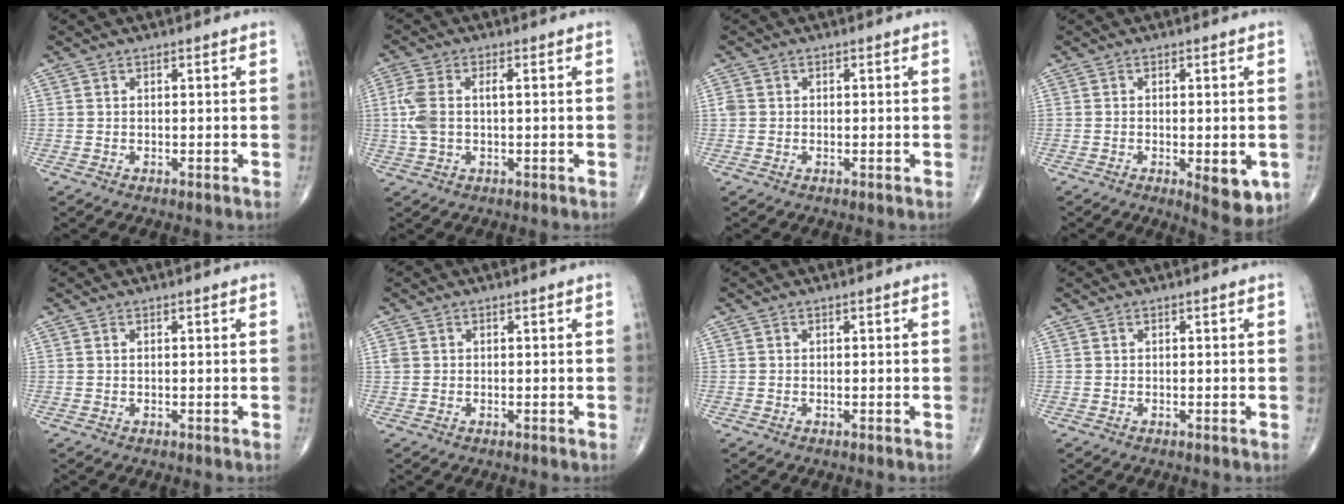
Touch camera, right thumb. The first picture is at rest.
{"total": 6.4, "force": [0.4, 3.3, 5.4], "torque": [-0.148, 0.017, 0.007]}
{"total": 1.4, "force": [0.0, 1.2, 0.7], "torque": [-0.017, 0.006, 0.003]}
{"total": 7.1, "force": [-2.1, 2.7, 6.3], "torque": [-0.066, -0.011, -0.023]}
{"total": 0.0}
{"total": 1.2, "force": [0.2, 1.0, 0.6], "torque": [-0.019, 0.008, 0.007]}
{"total": 0.0}
{"total": 0.0}